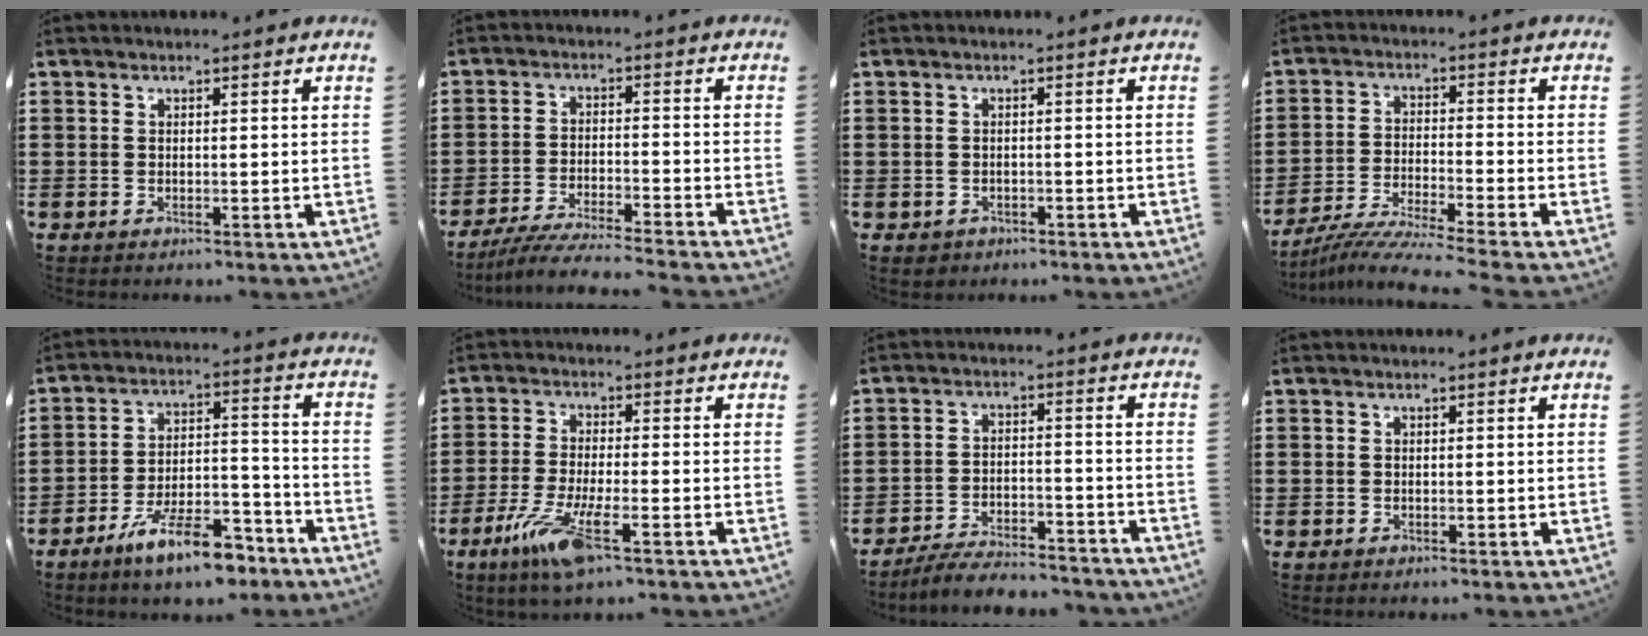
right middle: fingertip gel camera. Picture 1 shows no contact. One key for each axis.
{"total": 5.5, "fx": -5.1, "fy": -0.1, "fz": 1.9, "tx": -0.043, "ty": -0.014, "tz": -0.102}
{"total": 1.0, "fx": -0.8, "fy": 0.6, "fz": 0.1, "tx": -0.004, "ty": 0.001, "tz": -0.018}
{"total": 5.6, "fx": -5.3, "fy": -0.8, "fz": 1.7, "tx": -0.040, "ty": -0.022, "tz": -0.108}
{"total": 10.8, "fx": -8.2, "fy": 2.8, "fz": 6.3, "tx": -0.105, "ty": 0.030, "tz": -0.151}
{"total": 8.2, "fx": -4.2, "fy": 1.3, "fz": 6.9, "tx": -0.155, "ty": -0.017, "tz": -0.079}
{"total": 5.6, "fx": -5.4, "fy": 0.5, "fz": 1.4, "tx": -0.029, "ty": 0.002, "tz": -0.107}
{"total": 0.0}